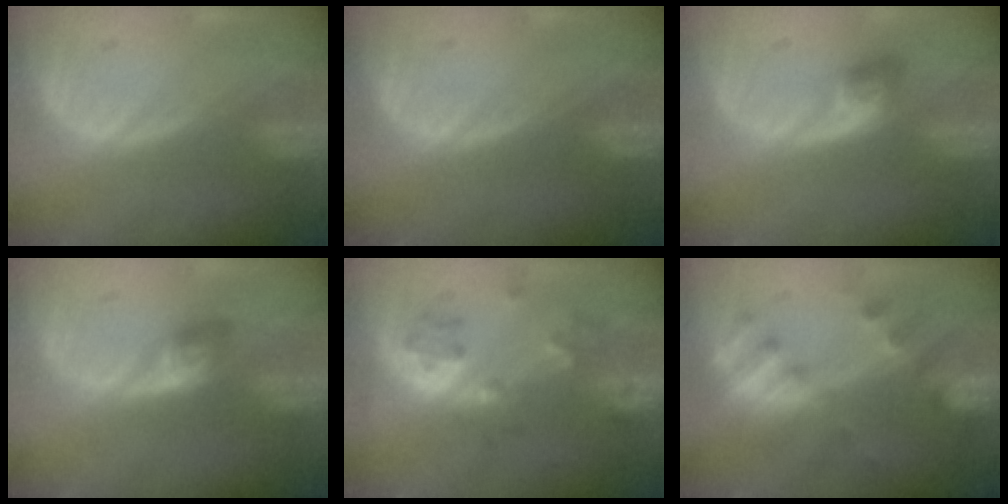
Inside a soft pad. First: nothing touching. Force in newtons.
{"total": 0.0}
{"total": 3.2, "press": 2.8, "slide": 1.4}
{"total": 2.9, "press": 2.7, "slide": 1.0}
{"total": 6.4, "press": 5.6, "slide": 3.1}
{"total": 7.7, "press": 6.7, "slide": 3.6}